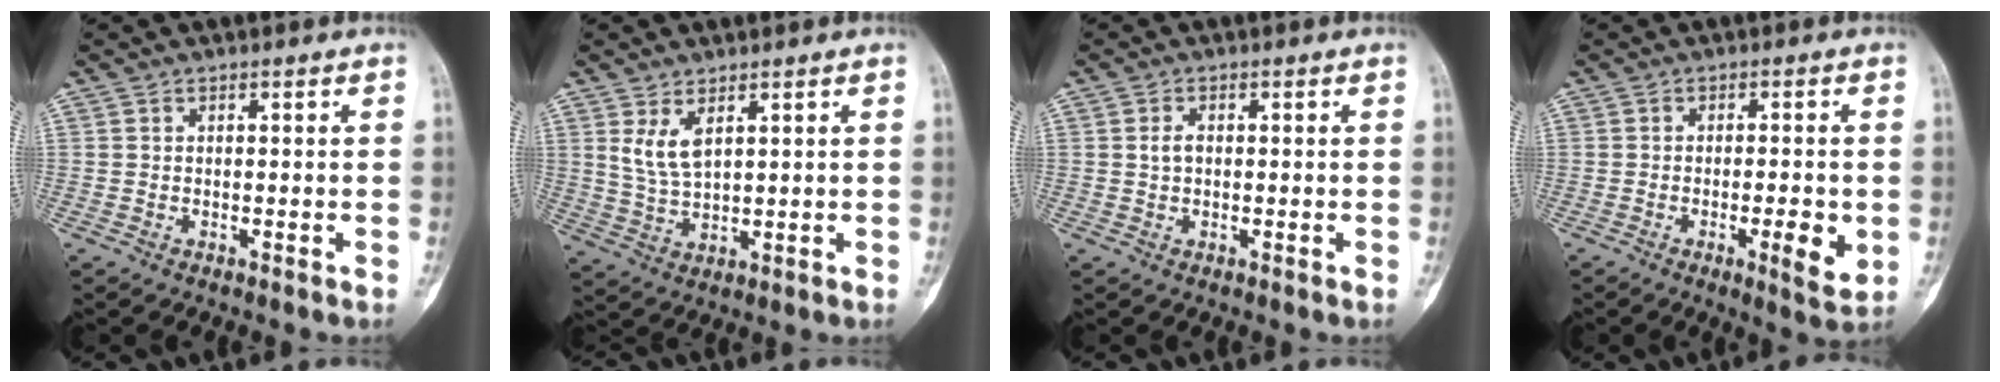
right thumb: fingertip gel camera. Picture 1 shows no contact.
{"total": 5.4, "force": [2.6, 2.3, 4.1], "torque": [-0.082, -0.018, 0.063]}
{"total": 1.8, "force": [0.2, 1.2, 1.4], "torque": [-0.026, 0.004, 0.003]}
{"total": 6.2, "force": [-1.4, 1.6, 5.8], "torque": [-0.084, -0.007, -0.018]}